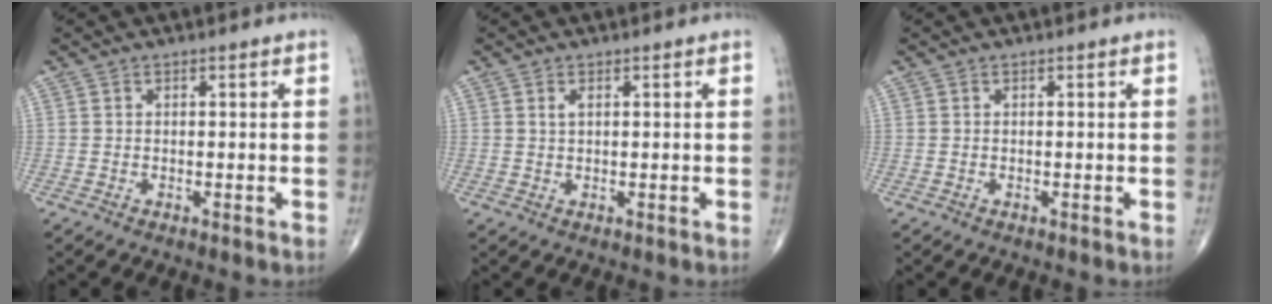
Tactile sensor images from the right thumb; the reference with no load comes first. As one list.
[{"total": 1.1, "force": [0.5, 0.5, 0.9], "torque": [-0.020, 0.004, 0.010]}, {"total": 0.0}]